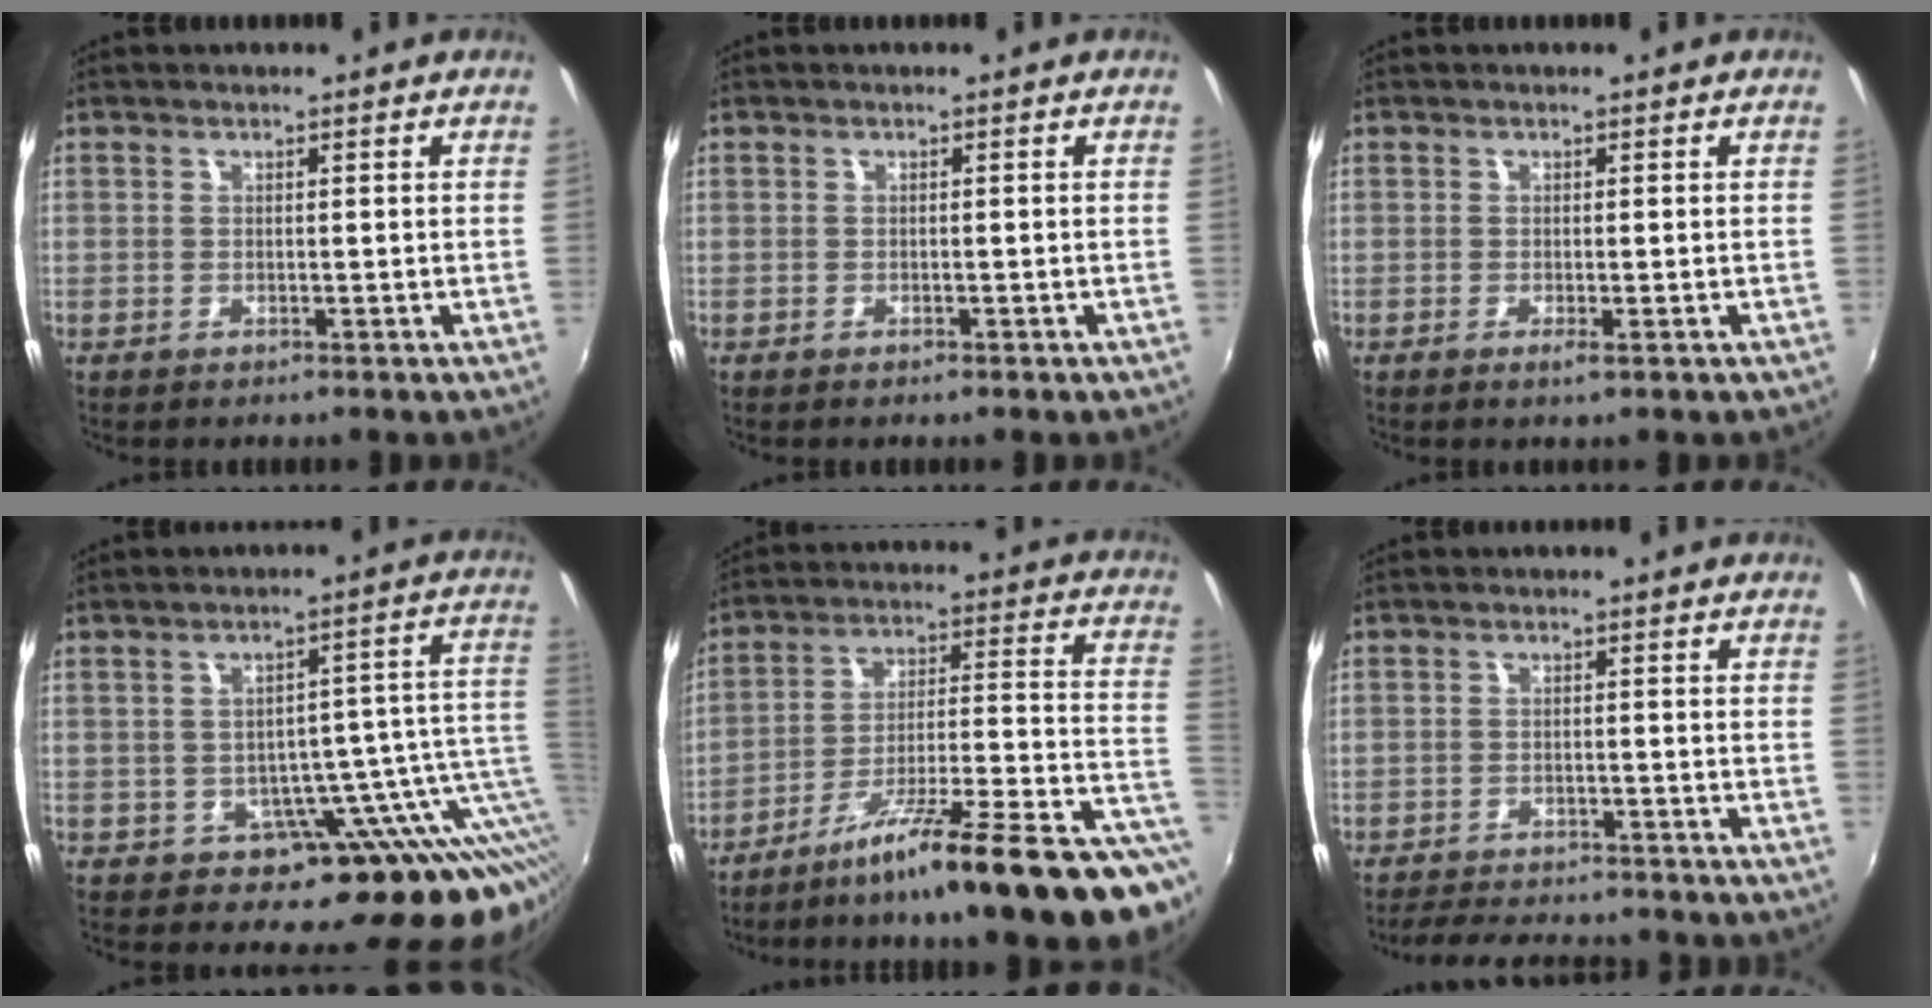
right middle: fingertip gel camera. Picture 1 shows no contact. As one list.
[{"total": 0.8, "force": [-0.6, 0.4, 0.4], "torque": [-0.008, -0.002, -0.009]}, {"total": 1.4, "force": [-0.6, 0.1, 1.2], "torque": [-0.023, -0.004, -0.008]}, {"total": 14.6, "force": [-4.5, 8.7, 10.9], "torque": [-0.132, -0.002, -0.048]}, {"total": 23.2, "force": [-14.4, 1.5, 18.2], "torque": [-0.226, -0.026, -0.215]}, {"total": 8.8, "force": [-8.1, 2.0, 2.8], "torque": [-0.076, -0.005, -0.122]}]